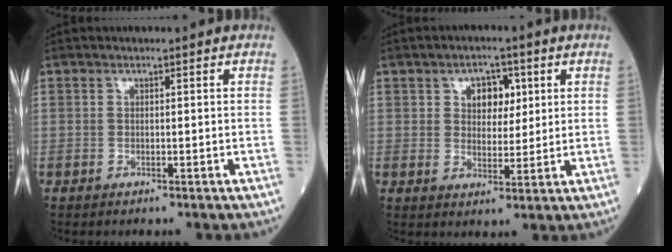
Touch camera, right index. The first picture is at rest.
{"total": 5.1, "force": [1.9, 3.2, 3.4], "torque": [-0.047, 0.010, 0.031]}